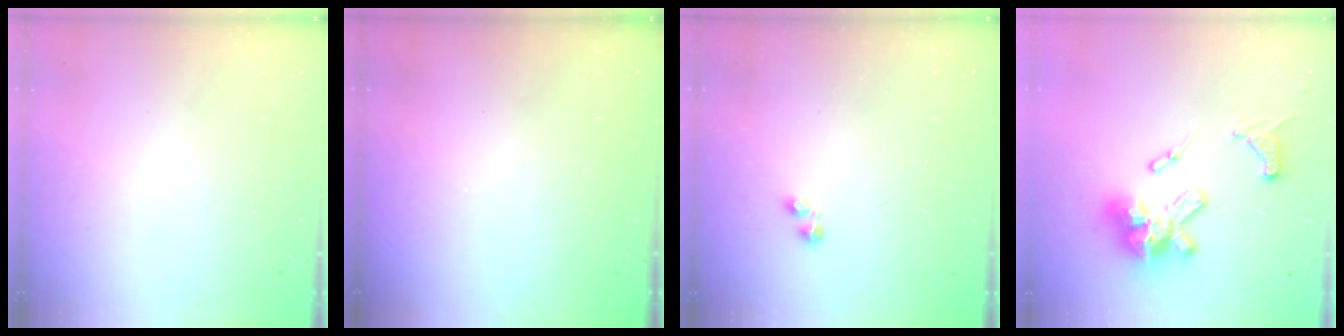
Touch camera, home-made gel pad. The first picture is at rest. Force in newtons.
{"total": 0.0}
{"total": 0.7, "press": 0.7, "slide": 0.2}
{"total": 18.3, "press": 18.2, "slide": 1.6}